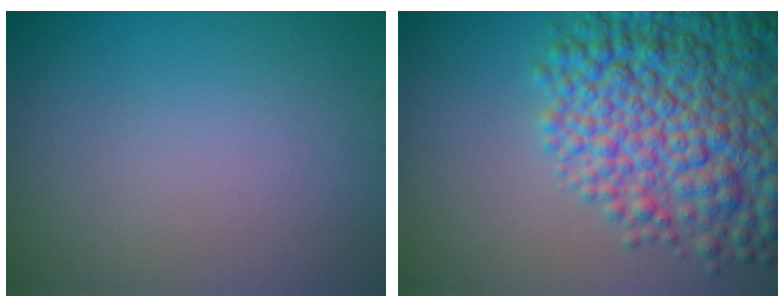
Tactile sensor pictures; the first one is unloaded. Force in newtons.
{"total": 9.9, "press": 9.9, "slide": 0.3}